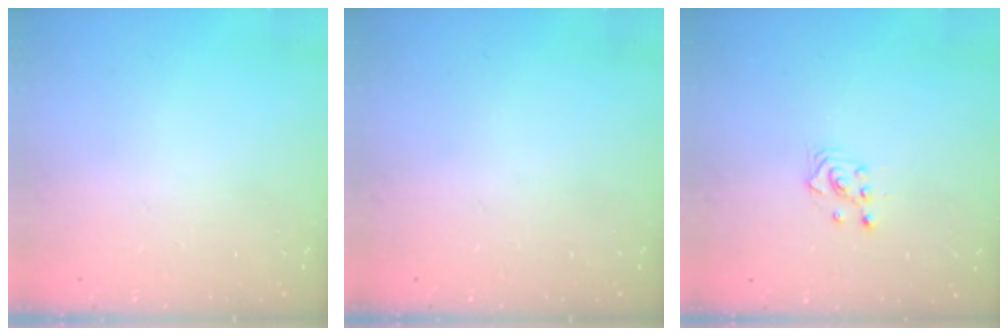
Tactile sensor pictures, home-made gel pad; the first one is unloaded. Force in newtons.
{"total": 0.0}
{"total": 2.5, "press": 2.5, "slide": 0.3}